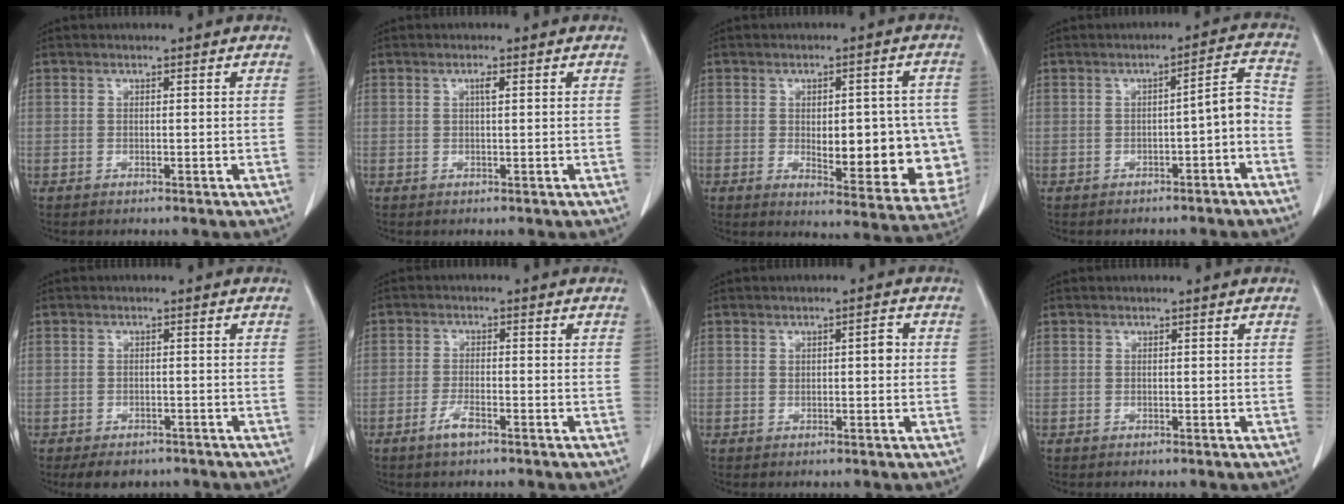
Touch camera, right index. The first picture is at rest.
{"total": 1.1, "force": [0.4, 0.1, 1.0], "torque": [-0.021, 0.002, 0.006]}
{"total": 15.6, "force": [-1.7, 6.0, 14.3], "torque": [-0.141, 0.009, 0.003]}
{"total": 5.0, "force": [-2.2, 0.9, 4.4], "torque": [-0.056, 0.024, -0.029]}
{"total": 5.2, "force": [-4.0, 2.8, 1.7], "torque": [-0.017, 0.001, -0.051]}
{"total": 3.0, "force": [-2.0, 0.5, 2.2], "torque": [-0.046, -0.001, -0.038]}
{"total": 2.3, "force": [0.4, 0.8, 2.1], "torque": [-0.033, 0.010, 0.008]}
{"total": 0.0}